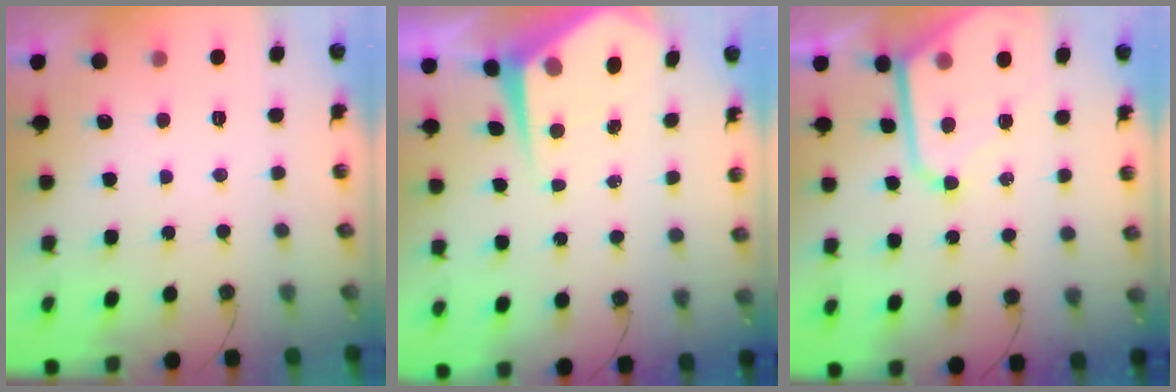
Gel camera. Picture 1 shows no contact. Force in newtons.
{"total": 6.3, "press": 6.3, "slide": 0.4}
{"total": 10.4, "press": 10.4, "slide": 0.9}